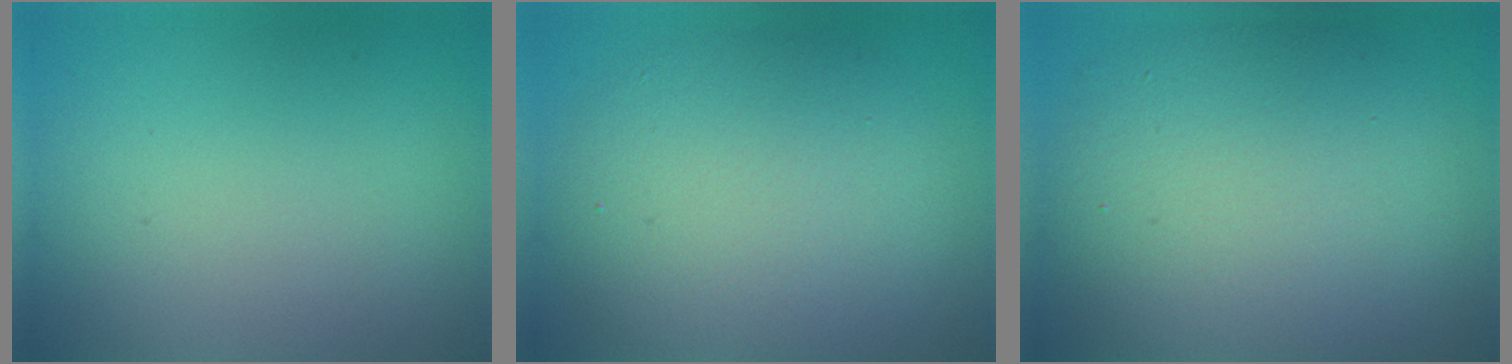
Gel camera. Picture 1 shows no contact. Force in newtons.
{"total": 8.1, "press": 8.1, "slide": 0.4}
{"total": 10.8, "press": 10.8, "slide": 0.4}